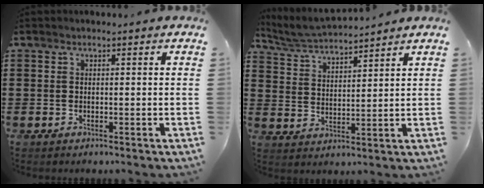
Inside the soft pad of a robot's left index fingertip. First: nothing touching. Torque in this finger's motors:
{"motor_torque": [-0.52, -0.31, -0.17, -0.02]}